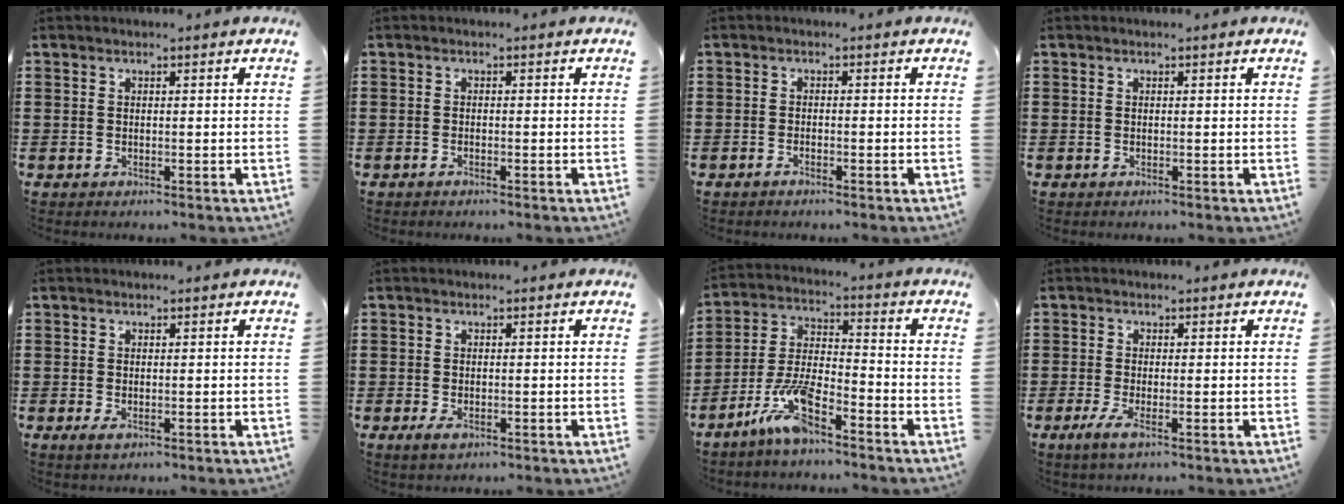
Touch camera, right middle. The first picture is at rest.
{"total": 0.6, "force": [-0.5, 0.1, 0.3], "torque": [-0.009, -0.003, -0.009]}
{"total": 1.0, "force": [-0.8, 0.1, 0.5], "torque": [-0.012, -0.004, -0.014]}
{"total": 0.0}
{"total": 0.9, "force": [-0.2, 0.6, 0.6], "torque": [-0.014, 0.001, -0.004]}
{"total": 1.5, "force": [-0.7, 0.9, 1.0], "torque": [-0.027, -0.002, -0.017]}
{"total": 8.8, "force": [-6.2, 2.1, 5.9], "torque": [-0.142, -0.005, -0.124]}
{"total": 2.4, "force": [-1.1, 0.8, 2.0], "torque": [-0.048, -0.002, -0.025]}